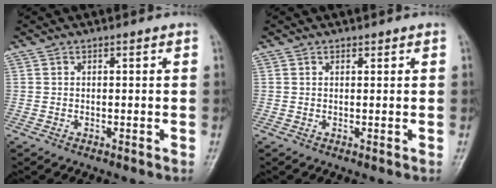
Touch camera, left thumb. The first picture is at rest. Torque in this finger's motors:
{"motor_torque": [-0.06, -0.04, -0.24, -0.09, -0.05]}